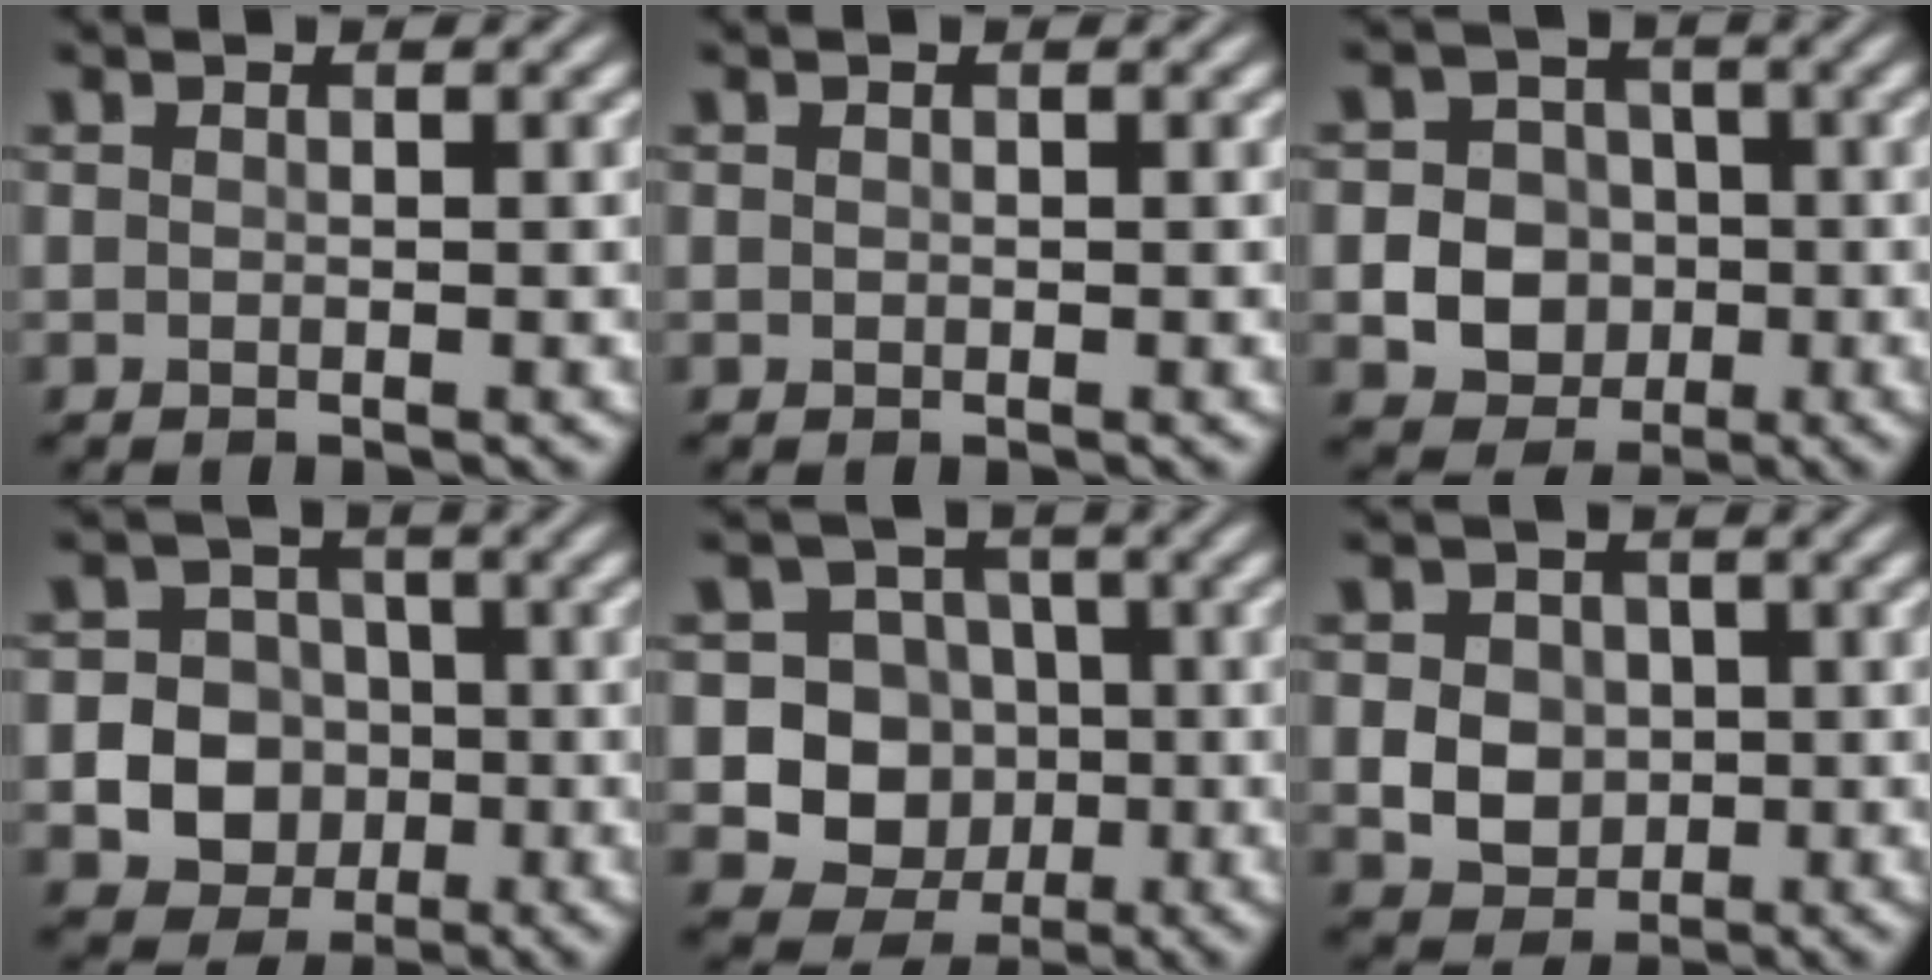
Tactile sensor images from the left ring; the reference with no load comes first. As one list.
[{"total": 0.0}, {"total": 6.1, "force": [-1.3, 5.5, 2.3], "torque": [-0.027, 0.009, -0.042]}, {"total": 8.4, "force": [-2.1, 7.8, 2.6], "torque": [-0.044, -0.004, -0.058]}, {"total": 9.2, "force": [-1.4, 8.7, 2.6], "torque": [-0.048, 0.015, -0.042]}, {"total": 4.8, "force": [0.0, 4.1, 2.4], "torque": [-0.036, 0.008, -0.012]}]